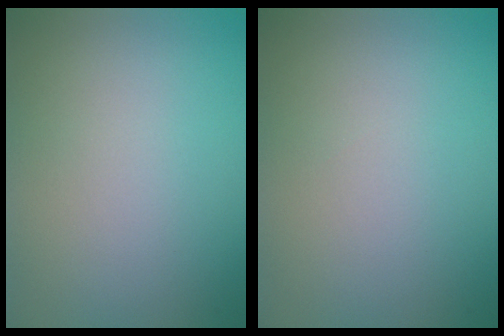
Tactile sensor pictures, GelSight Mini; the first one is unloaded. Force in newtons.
{"total": 0.0}